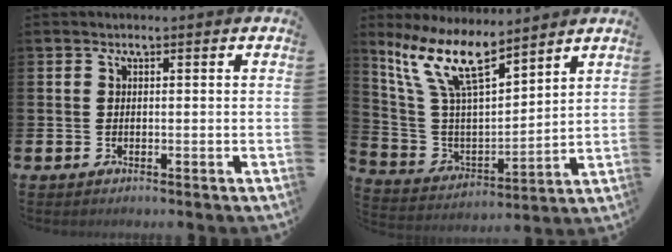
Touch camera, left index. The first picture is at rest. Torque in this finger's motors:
{"motor_torque": [1.00, -1.13, 1.05, 0.21]}